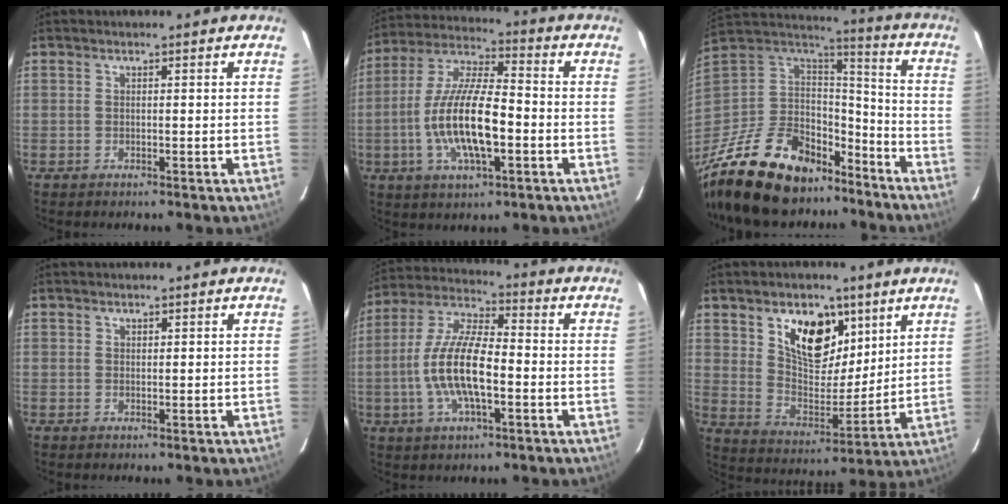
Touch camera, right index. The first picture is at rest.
{"total": 15.8, "force": [-3.6, 5.1, 14.5], "torque": [-0.290, -0.004, -0.067]}
{"total": 28.4, "force": [-19.9, 14.2, 14.6], "torque": [-0.318, 0.002, -0.312]}
{"total": 0.6, "force": [0.5, 0.3, 0.1], "torque": [-0.001, 0.002, 0.009]}
{"total": 13.7, "force": [-2.9, 4.8, 12.5], "torque": [-0.257, 0.001, -0.056]}
{"total": 14.3, "force": [7.5, 8.1, 9.0], "torque": [-0.147, 0.000, 0.140]}